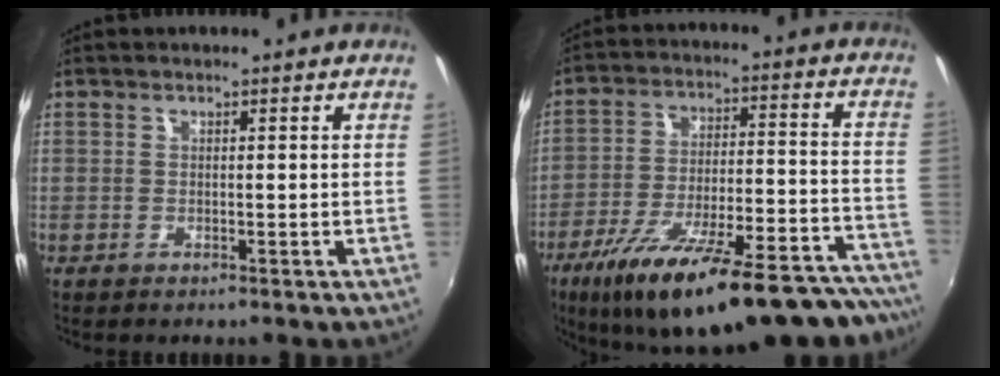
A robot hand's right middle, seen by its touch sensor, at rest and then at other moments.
{"total": 31.6, "force": [-25.4, 7.4, 17.3], "torque": [-0.257, -0.032, -0.350]}